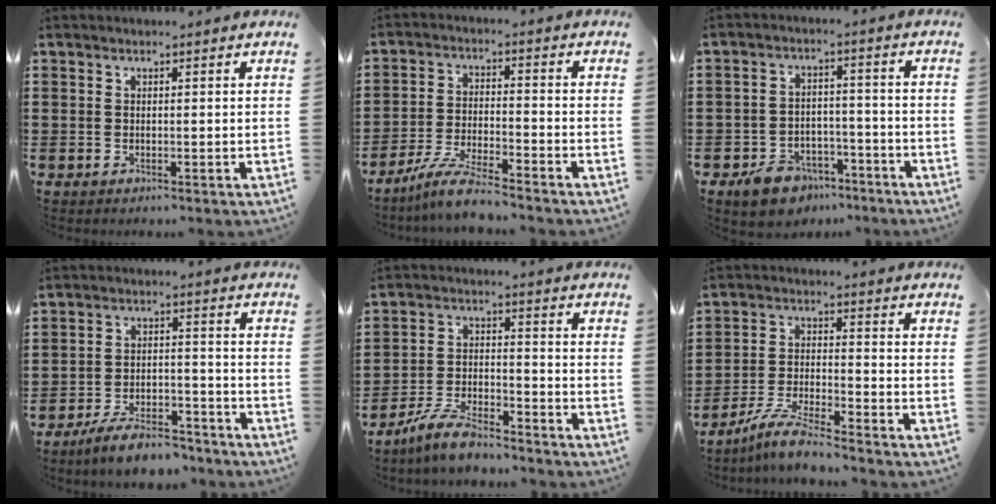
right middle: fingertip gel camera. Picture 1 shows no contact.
{"total": 6.4, "force": [-5.7, 0.2, 3.0], "torque": [-0.075, -0.013, -0.112]}
{"total": 5.6, "force": [-4.7, 2.8, 1.3], "torque": [-0.029, 0.020, -0.092]}
{"total": 6.7, "force": [-6.2, 1.3, 2.1], "torque": [-0.042, 0.010, -0.121]}
{"total": 6.8, "force": [-6.0, 1.2, 2.9], "torque": [-0.072, 0.002, -0.118]}
{"total": 6.4, "force": [-5.6, 0.2, 3.1], "torque": [-0.076, -0.011, -0.112]}